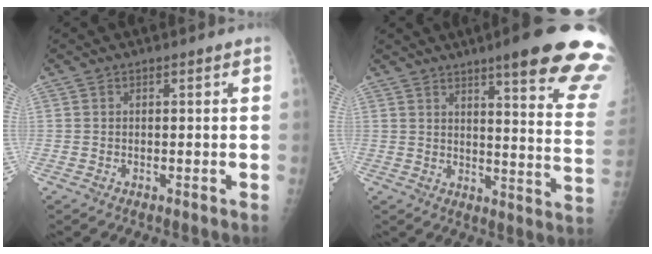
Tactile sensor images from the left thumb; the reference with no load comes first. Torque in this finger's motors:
{"motor_torque": [4.97, 0.04, 2.28, -0.49, 0.38]}